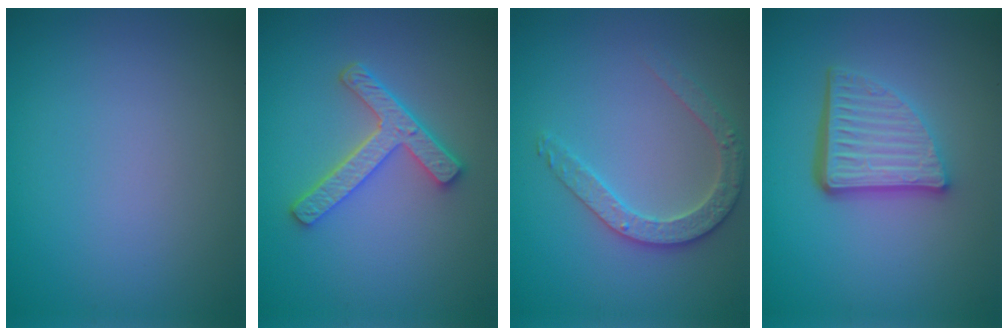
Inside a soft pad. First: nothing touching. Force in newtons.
{"total": 4.3, "press": 3.3, "slide": 2.7}
{"total": 2.8, "press": 2.7, "slide": 0.5}
{"total": 5.0, "press": 3.6, "slide": 3.6}